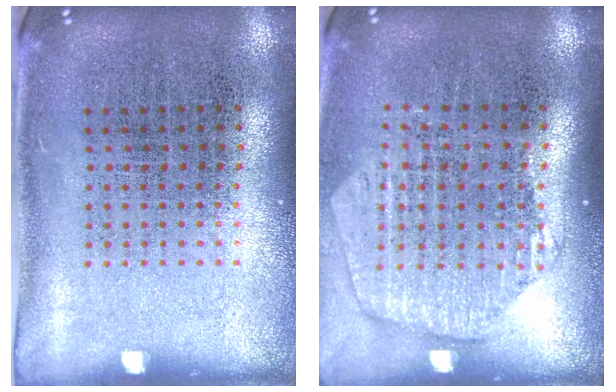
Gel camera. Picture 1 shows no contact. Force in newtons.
{"total": 1.6, "press": 1.5, "slide": 0.7}